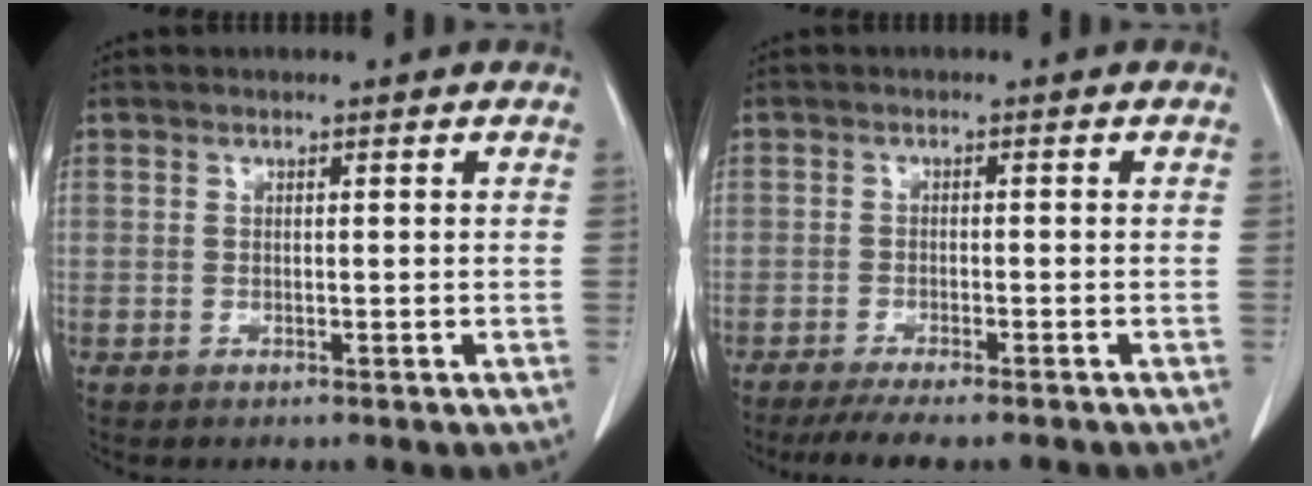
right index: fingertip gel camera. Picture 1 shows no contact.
{"total": 7.8, "force": [-6.6, 0.9, 4.1], "torque": [-0.054, -0.013, -0.101]}